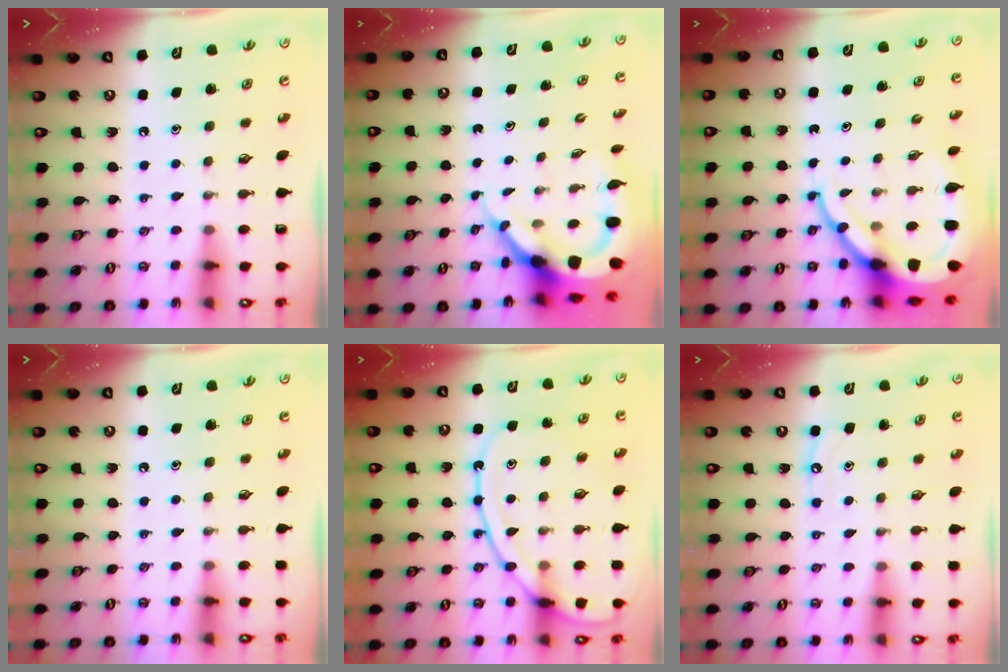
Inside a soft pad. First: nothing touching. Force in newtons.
{"total": 9.0, "press": 9.0, "slide": 1.2}
{"total": 13.1, "press": 13.0, "slide": 1.3}
{"total": 2.2, "press": 2.2, "slide": 0.3}
{"total": 13.0, "press": 12.9, "slide": 1.1}
{"total": 4.6, "press": 4.6, "slide": 0.3}